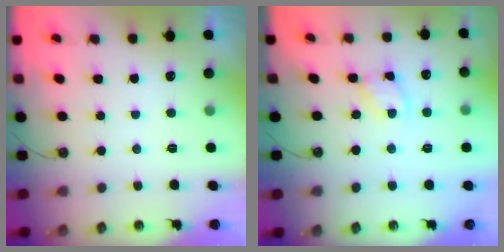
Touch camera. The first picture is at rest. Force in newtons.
{"total": 4.8, "press": 4.8, "slide": 0.3}